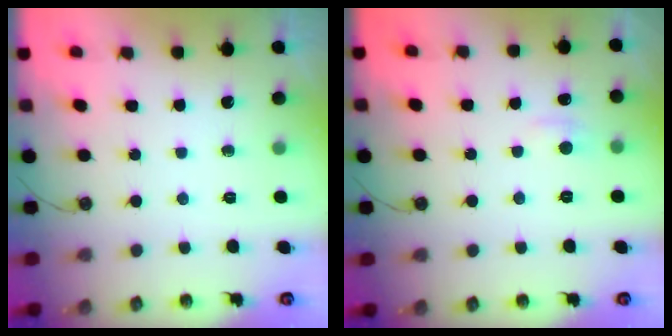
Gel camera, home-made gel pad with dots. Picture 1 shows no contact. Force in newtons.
{"total": 1.4, "press": 1.3, "slide": 0.6}